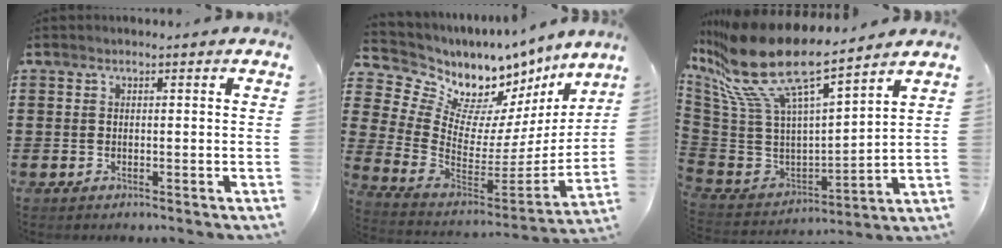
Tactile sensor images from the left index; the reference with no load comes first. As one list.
[{"total": 9.8, "force": [7.2, 5.5, 3.7], "torque": [-0.112, -0.074, 0.133]}, {"total": 14.6, "force": [10.1, 3.9, 9.9], "torque": [-0.249, -0.072, 0.165]}]